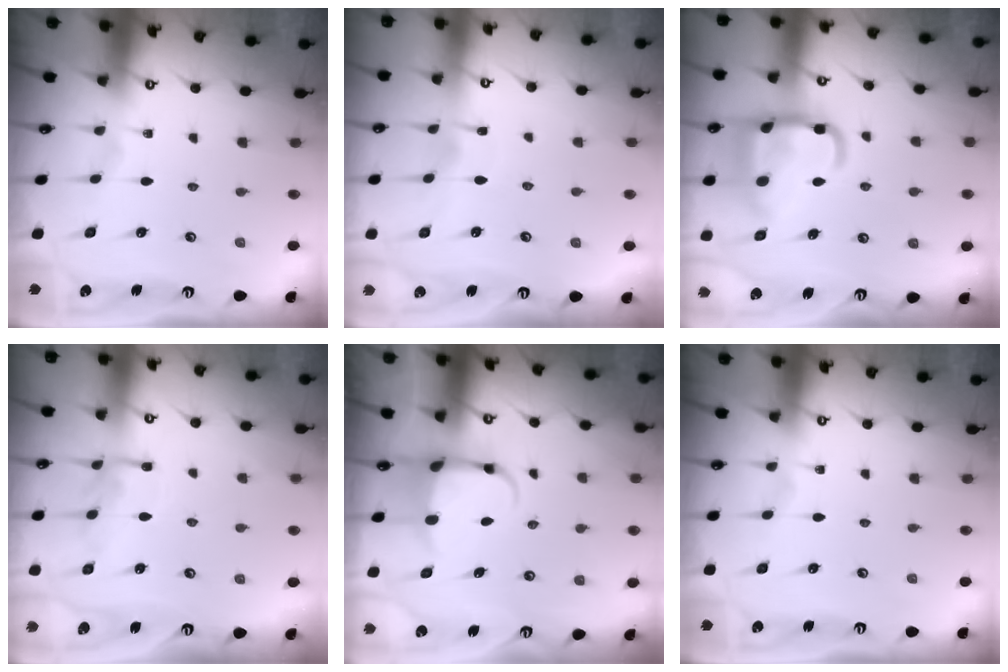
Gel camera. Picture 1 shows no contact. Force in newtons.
{"total": 3.5, "press": 3.5, "slide": 0.3}
{"total": 19.3, "press": 19.2, "slide": 1.9}
{"total": 10.9, "press": 10.8, "slide": 0.8}
{"total": 3.8, "press": 3.7, "slide": 1.0}
{"total": 0.0}